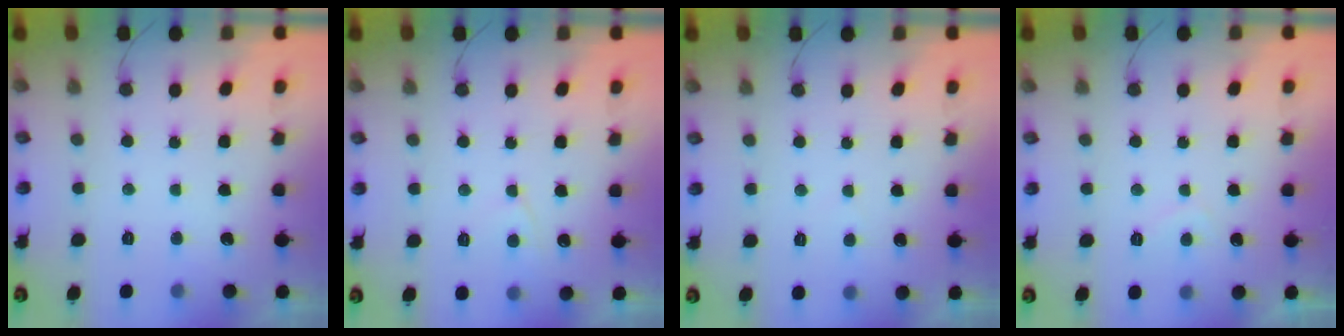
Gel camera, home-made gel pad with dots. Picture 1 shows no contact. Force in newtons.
{"total": 4.0, "press": 4.0, "slide": 0.4}
{"total": 2.8, "press": 2.8, "slide": 0.3}
{"total": 1.6, "press": 1.5, "slide": 0.6}